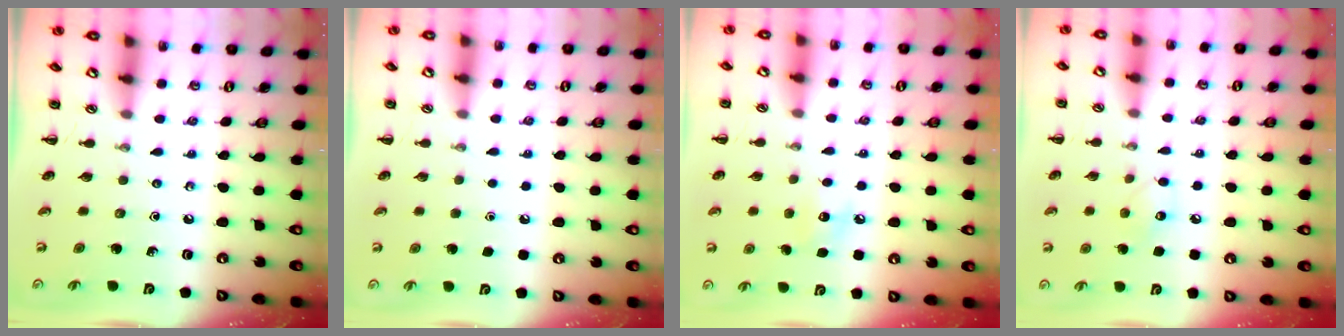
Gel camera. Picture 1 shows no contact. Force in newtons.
{"total": 1.8, "press": 1.8, "slide": 0.1}
{"total": 6.8, "press": 6.5, "slide": 1.9}
{"total": 7.3, "press": 7.1, "slide": 1.3}